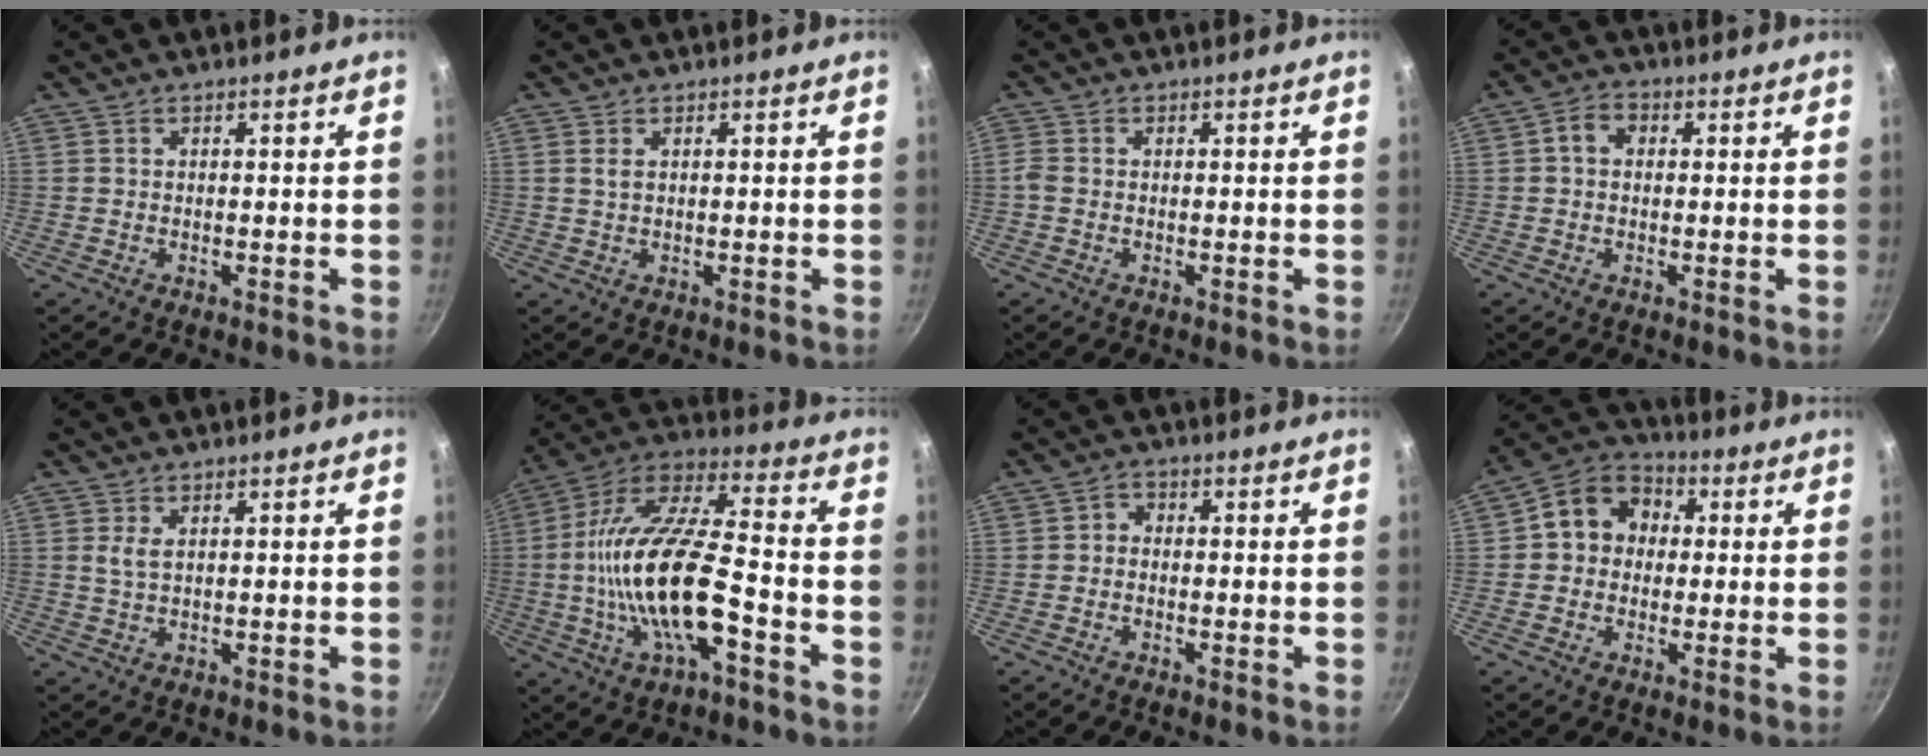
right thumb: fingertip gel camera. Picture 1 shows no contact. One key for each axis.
{"total": 1.5, "fx": 0.5, "fy": 0.9, "fz": 1.1, "tx": -0.021, "ty": 0.001, "tz": 0.011}
{"total": 1.6, "fx": -0.3, "fy": 1.2, "fz": 1.0, "tx": -0.023, "ty": 0.004, "tz": -0.009}
{"total": 4.1, "fx": 0.6, "fy": 3.2, "fz": 2.4, "tx": -0.032, "ty": 0.010, "tz": 0.000}
{"total": 2.2, "fx": 0.8, "fy": 1.1, "fz": 1.7, "tx": -0.034, "ty": -0.004, "tz": 0.016}
{"total": 20.9, "fx": -5.1, "fy": 7.7, "fz": 18.7, "tx": -0.352, "ty": 0.034, "tz": -0.108}
{"total": 1.9, "fx": -0.6, "fy": 1.6, "fz": 0.9, "tx": -0.010, "ty": 0.012, "tz": -0.017}
{"total": 10.3, "fx": 1.1, "fy": 8.7, "fz": 5.3, "tx": -0.049, "ty": 0.026, "tz": -0.004}